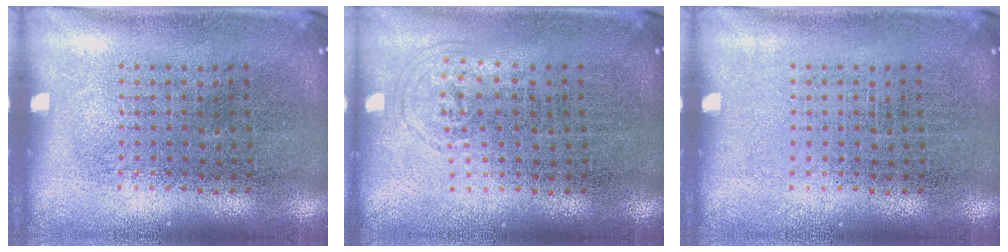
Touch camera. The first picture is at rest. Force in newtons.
{"total": 0.6, "press": 0.5, "slide": 0.3}
{"total": 0.0}